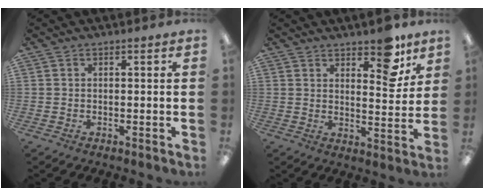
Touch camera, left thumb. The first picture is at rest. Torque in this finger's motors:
{"motor_torque": [0.11, 0.19, -0.09, -0.06, 0.01]}